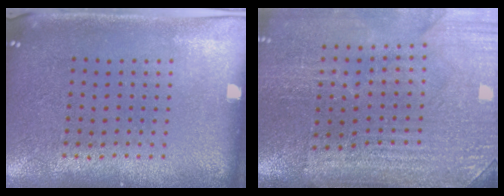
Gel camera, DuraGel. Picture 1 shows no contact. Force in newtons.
{"total": 3.8, "press": 3.5, "slide": 1.4}